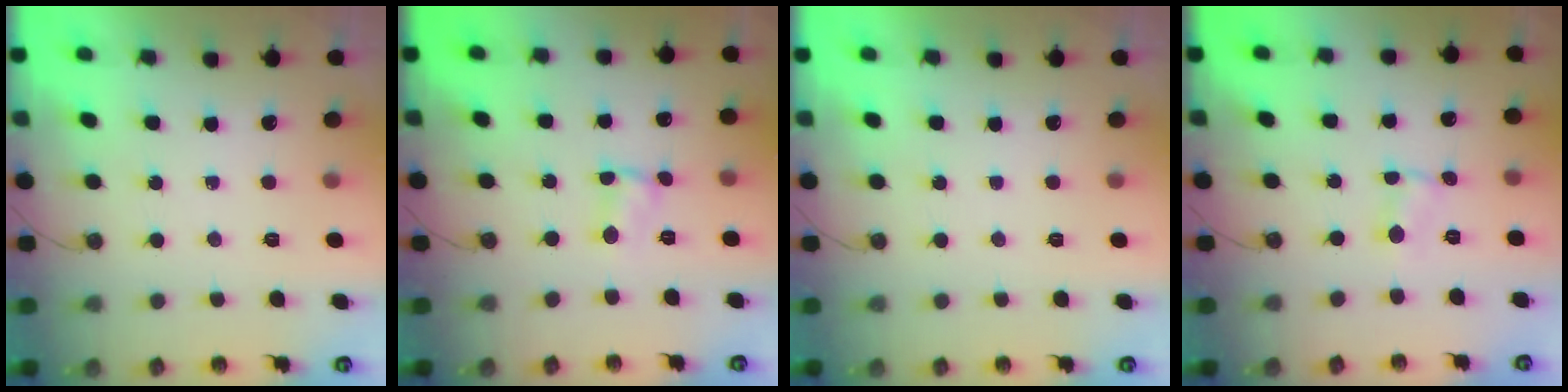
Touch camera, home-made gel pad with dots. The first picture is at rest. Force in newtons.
{"total": 1.5, "press": 1.4, "slide": 0.2}
{"total": 0.0}
{"total": 1.0, "press": 1.0, "slide": 0.1}